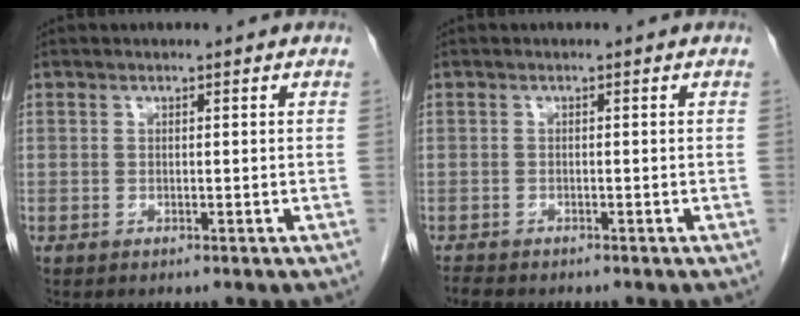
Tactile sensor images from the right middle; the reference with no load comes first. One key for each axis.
{"total": 1.5, "fx": -1.4, "fy": 0.4, "fz": 0.4, "tx": -0.015, "ty": -0.005, "tz": -0.022}